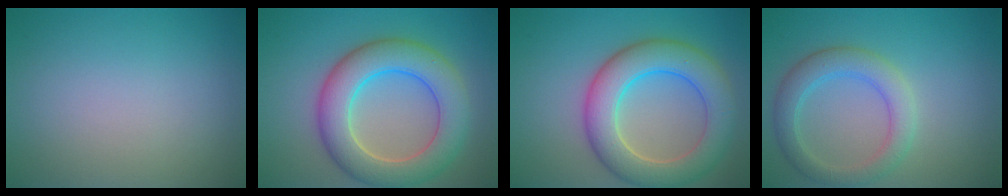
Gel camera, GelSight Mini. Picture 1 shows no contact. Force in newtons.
{"total": 7.9, "press": 7.9, "slide": 0.4}
{"total": 7.7, "press": 7.7, "slide": 0.2}
{"total": 3.8, "press": 3.8, "slide": 0.2}